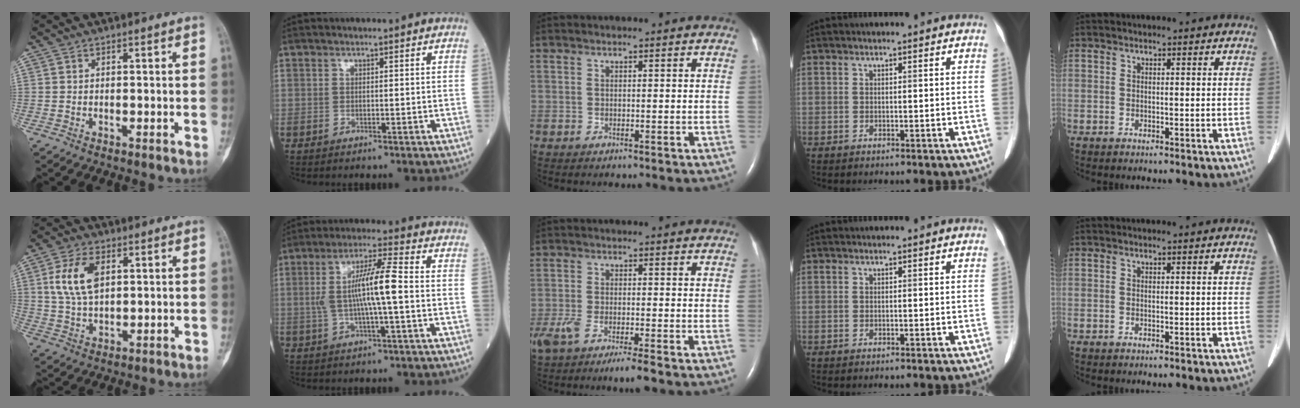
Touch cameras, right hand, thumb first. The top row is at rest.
{"thumb": {"total": 9.3, "force": [2.7, 5.2, 7.2], "torque": [-0.138, 0.000, 0.054]}, "index": {"total": 9.3, "force": [-0.3, 0.6, 9.3], "torque": [-0.178, 0.014, -0.012]}, "middle": {"total": 7.0, "force": [-4.7, 0.9, 5.1], "torque": [-0.098, -0.013, -0.081]}}